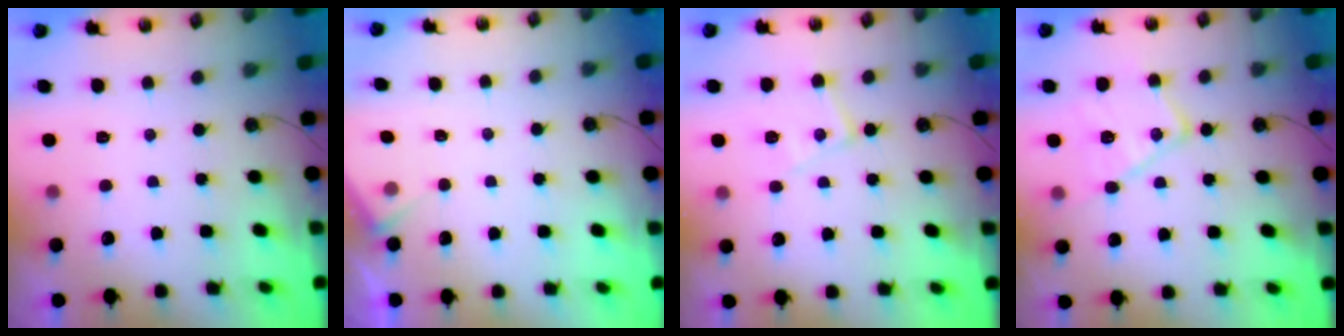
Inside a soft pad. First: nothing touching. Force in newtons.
{"total": 4.4, "press": 4.4, "slide": 0.4}
{"total": 10.3, "press": 10.3, "slide": 0.6}
{"total": 13.9, "press": 13.9, "slide": 1.2}